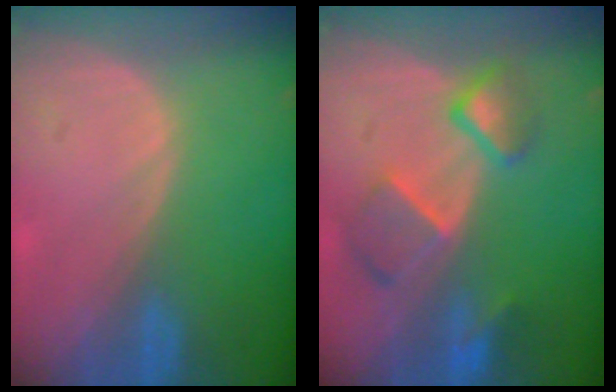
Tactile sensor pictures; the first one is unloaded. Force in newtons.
{"total": 7.6, "press": 6.7, "slide": 3.5}